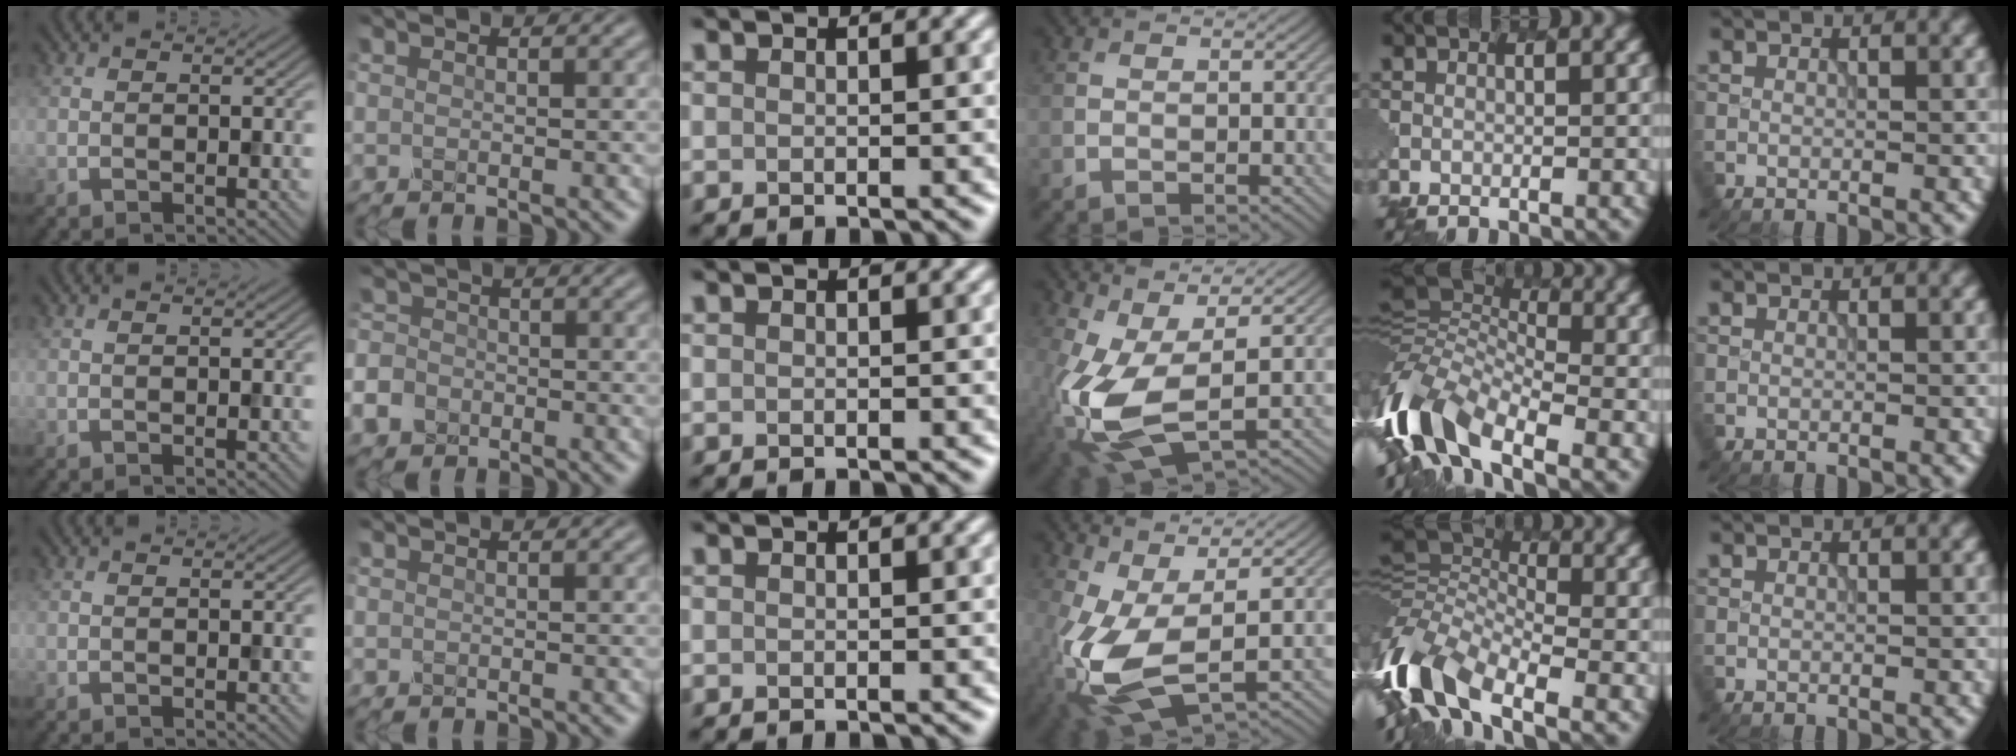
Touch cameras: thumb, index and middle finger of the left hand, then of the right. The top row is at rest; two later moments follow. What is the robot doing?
{"motion": "extract", "object": "pen bag"}